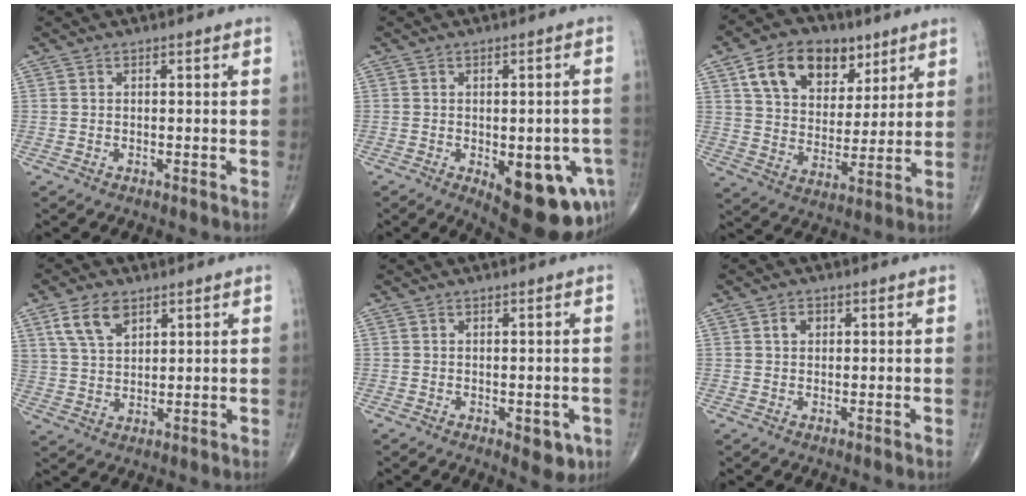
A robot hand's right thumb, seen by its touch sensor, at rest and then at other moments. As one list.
[{"total": 15.7, "force": [-5.7, 6.9, 13.0], "torque": [-0.121, 0.008, -0.053]}, {"total": 16.2, "force": [8.1, 10.8, 8.9], "torque": [-0.113, -0.020, 0.144]}, {"total": 7.6, "force": [4.2, 4.3, 4.6], "torque": [-0.074, -0.015, 0.085]}, {"total": 4.1, "force": [-1.2, 2.2, 3.2], "torque": [-0.019, -0.004, -0.010]}, {"total": 2.0, "force": [0.7, 1.6, 1.1], "torque": [-0.013, 0.001, 0.009]}]